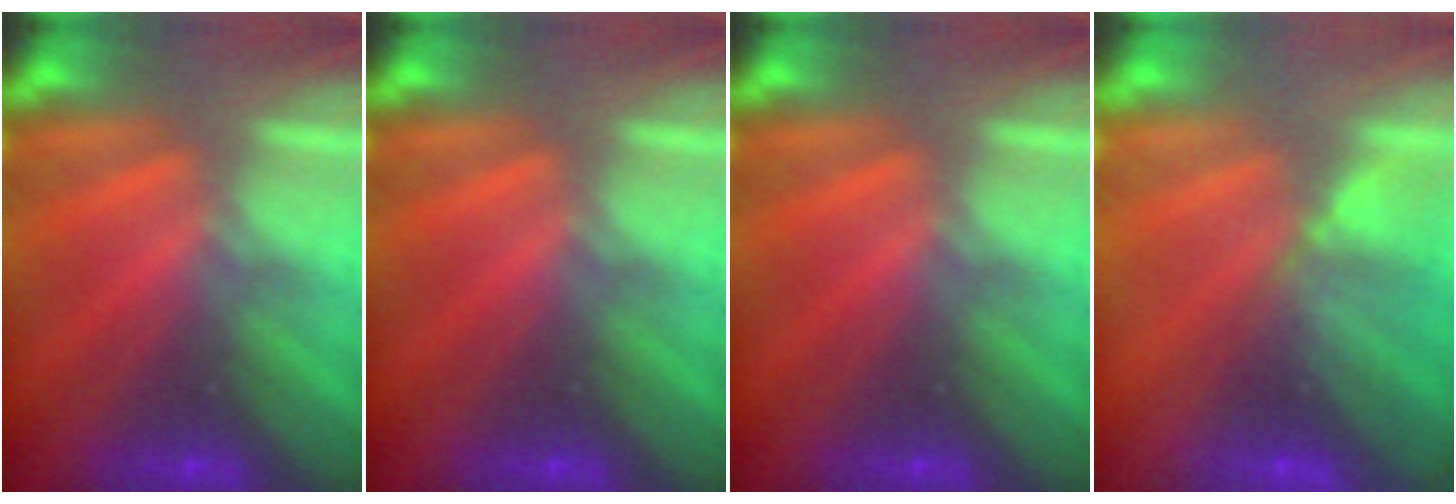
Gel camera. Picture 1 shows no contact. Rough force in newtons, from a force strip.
{"total": 0.0}
{"total": 0.0}
{"total": 8.7}